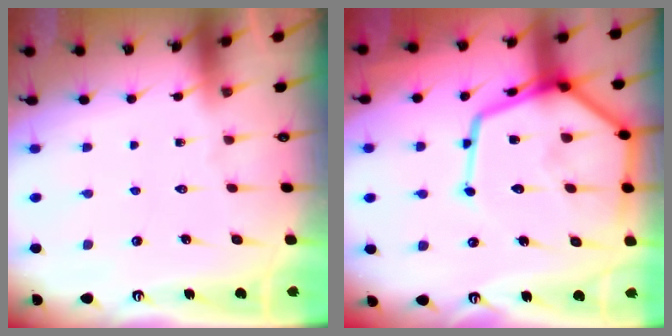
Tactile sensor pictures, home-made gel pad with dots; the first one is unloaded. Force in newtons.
{"total": 21.9, "press": 21.8, "slide": 2.1}